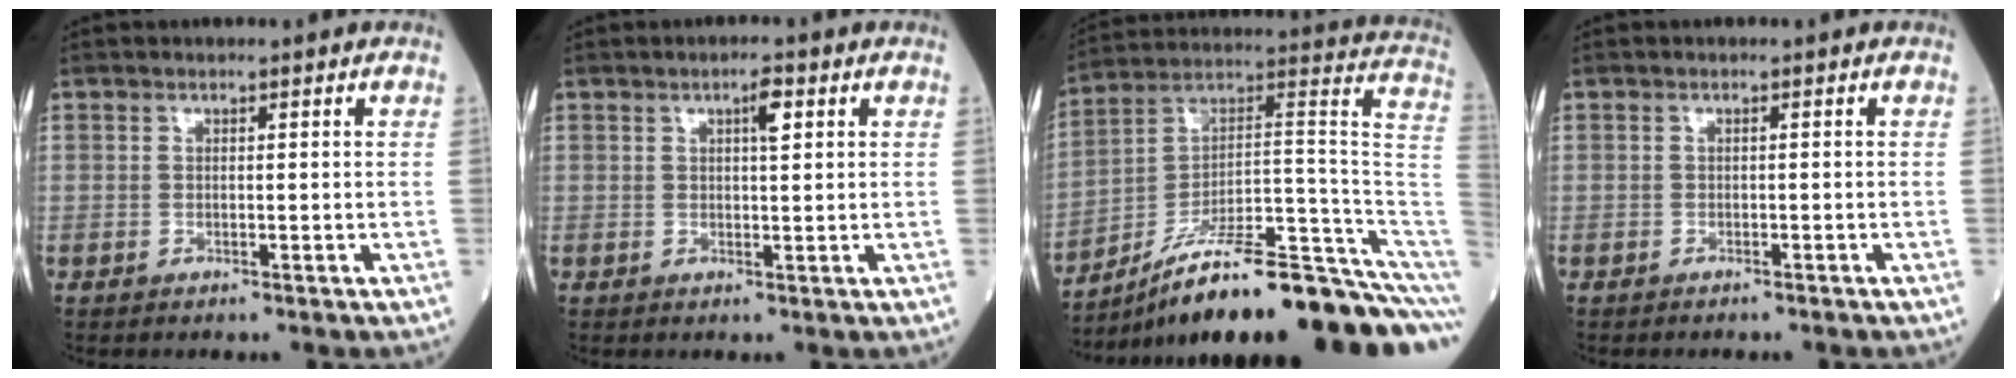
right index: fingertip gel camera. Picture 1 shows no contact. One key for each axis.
{"total": 2.6, "fx": 1.1, "fy": 0.5, "fz": 2.3, "tx": -0.038, "ty": 0.002, "tz": 0.016}
{"total": 23.9, "fx": -17.0, "fy": 0.9, "fz": 16.8, "tx": -0.151, "ty": 0.057, "tz": -0.266}
{"total": 1.4, "fx": -1.2, "fy": 0.2, "fz": 0.6, "tx": -0.012, "ty": -0.003, "tz": -0.014}